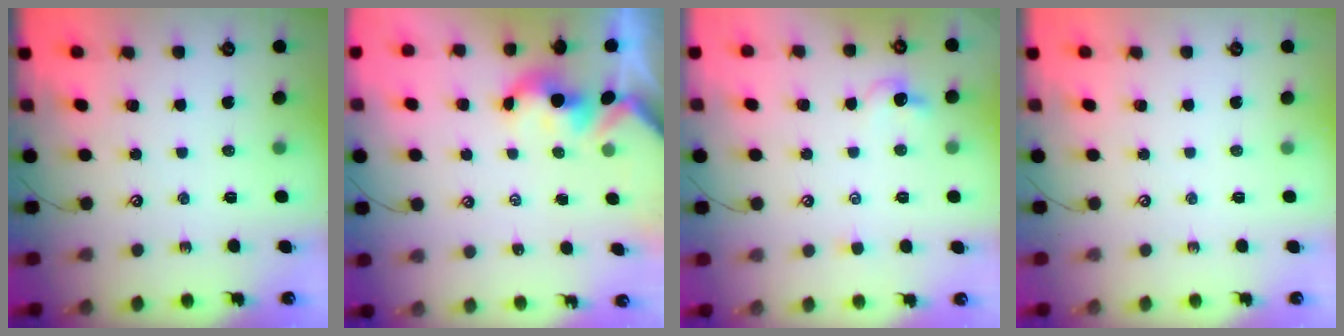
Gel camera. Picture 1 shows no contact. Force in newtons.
{"total": 1.7, "press": 1.7, "slide": 0.2}
{"total": 1.5, "press": 1.4, "slide": 0.6}
{"total": 0.0}